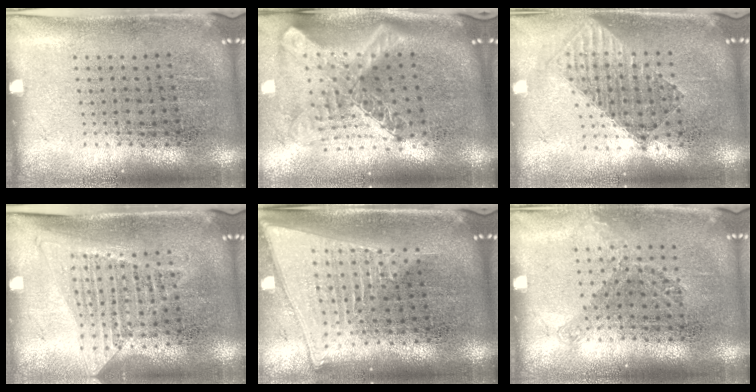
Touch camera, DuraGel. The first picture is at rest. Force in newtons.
{"total": 2.9, "press": 2.1, "slide": 2.0}
{"total": 1.6, "press": 1.4, "slide": 0.7}
{"total": 1.3, "press": 1.2, "slide": 0.5}
{"total": 2.2, "press": 1.9, "slide": 1.2}
{"total": 1.2, "press": 0.9, "slide": 0.8}